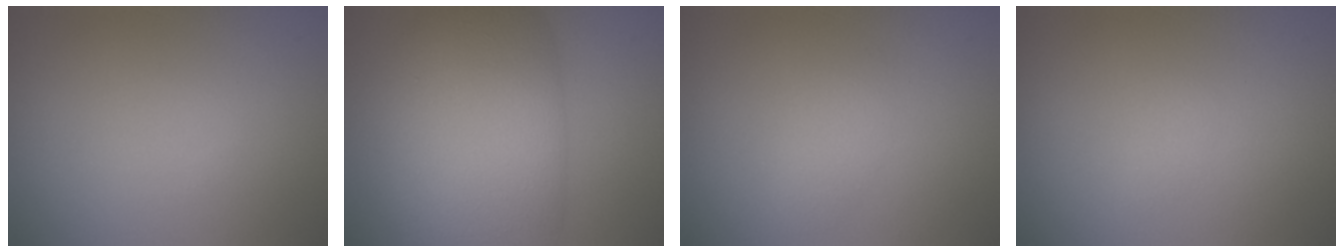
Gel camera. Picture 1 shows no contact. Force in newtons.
{"total": 11.3, "press": 11.3, "slide": 0.3}
{"total": 1.3, "press": 1.3, "slide": 0.0}
{"total": 0.5, "press": 0.5, "slide": 0.1}